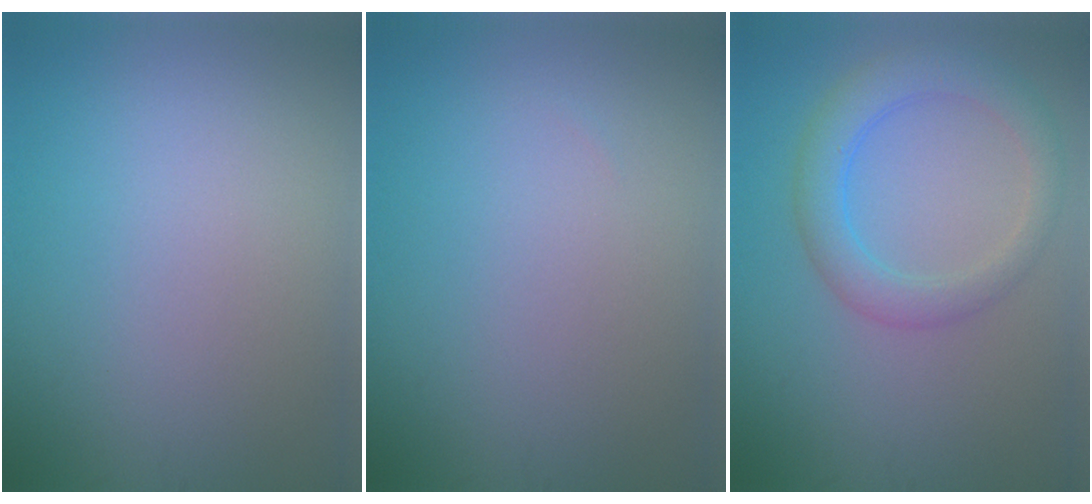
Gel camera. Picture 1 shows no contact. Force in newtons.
{"total": 0.0}
{"total": 4.2, "press": 4.2, "slide": 0.1}